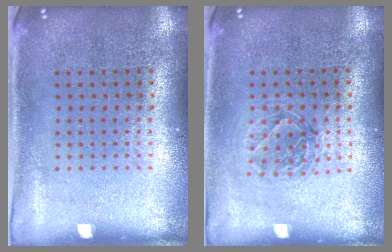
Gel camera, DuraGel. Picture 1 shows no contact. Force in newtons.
{"total": 1.2, "press": 1.0, "slide": 0.5}